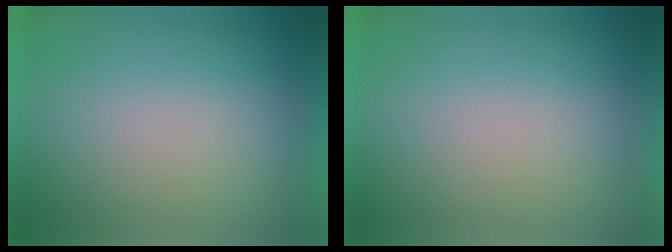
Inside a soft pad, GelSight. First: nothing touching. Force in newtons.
{"total": 1.3}